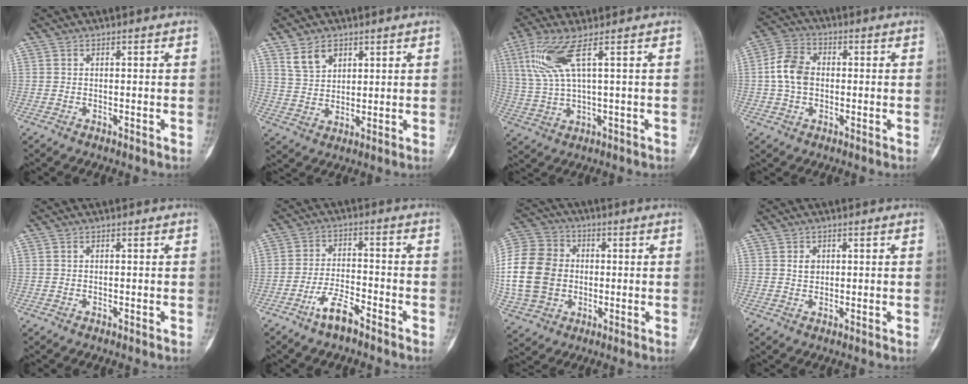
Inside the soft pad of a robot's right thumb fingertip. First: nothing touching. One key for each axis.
{"total": 5.7, "fx": 3.6, "fy": 3.7, "fz": 2.4, "tx": -0.029, "ty": -0.019, "tz": 0.077}
{"total": 8.7, "fx": 3.8, "fy": 1.3, "fz": 7.7, "tx": -0.198, "ty": -0.006, "tz": 0.086}
{"total": 7.6, "fx": -0.1, "fy": 5.7, "fz": 5.1, "tx": -0.086, "ty": 0.019, "tz": -0.009}
{"total": 0.0}
{"total": 5.9, "fx": -4.2, "fy": 2.0, "fz": 3.7, "tx": -0.070, "ty": 0.027, "tz": -0.079}
{"total": 19.2, "fx": -0.6, "fy": 15.7, "fz": 11.1, "tx": -0.235, "ty": 0.023, "tz": -0.005}
{"total": 2.0, "fx": 0.6, "fy": 1.6, "fz": 1.1, "tx": -0.010, "ty": -0.002, "tz": 0.011}